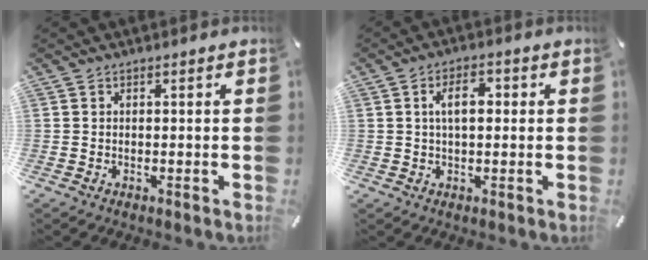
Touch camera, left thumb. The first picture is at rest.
{"total": 5.9, "force": [0.8, 3.2, 4.9], "torque": [-0.083, 0.008, 0.008]}